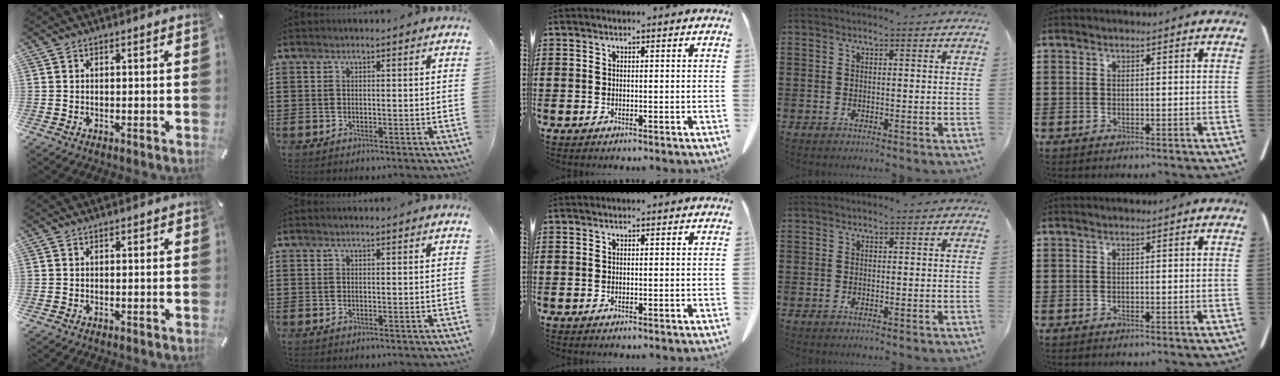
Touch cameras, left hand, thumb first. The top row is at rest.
{}